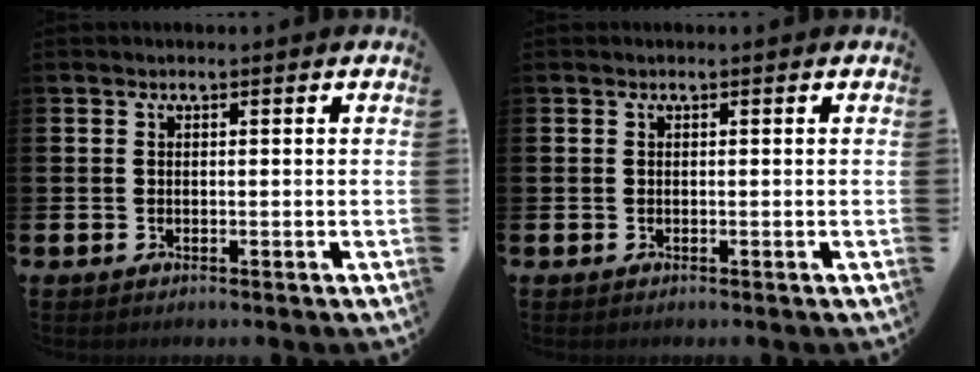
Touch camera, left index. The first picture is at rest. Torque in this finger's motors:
{"motor_torque": [0.00, 0.00, 0.00, 0.00]}